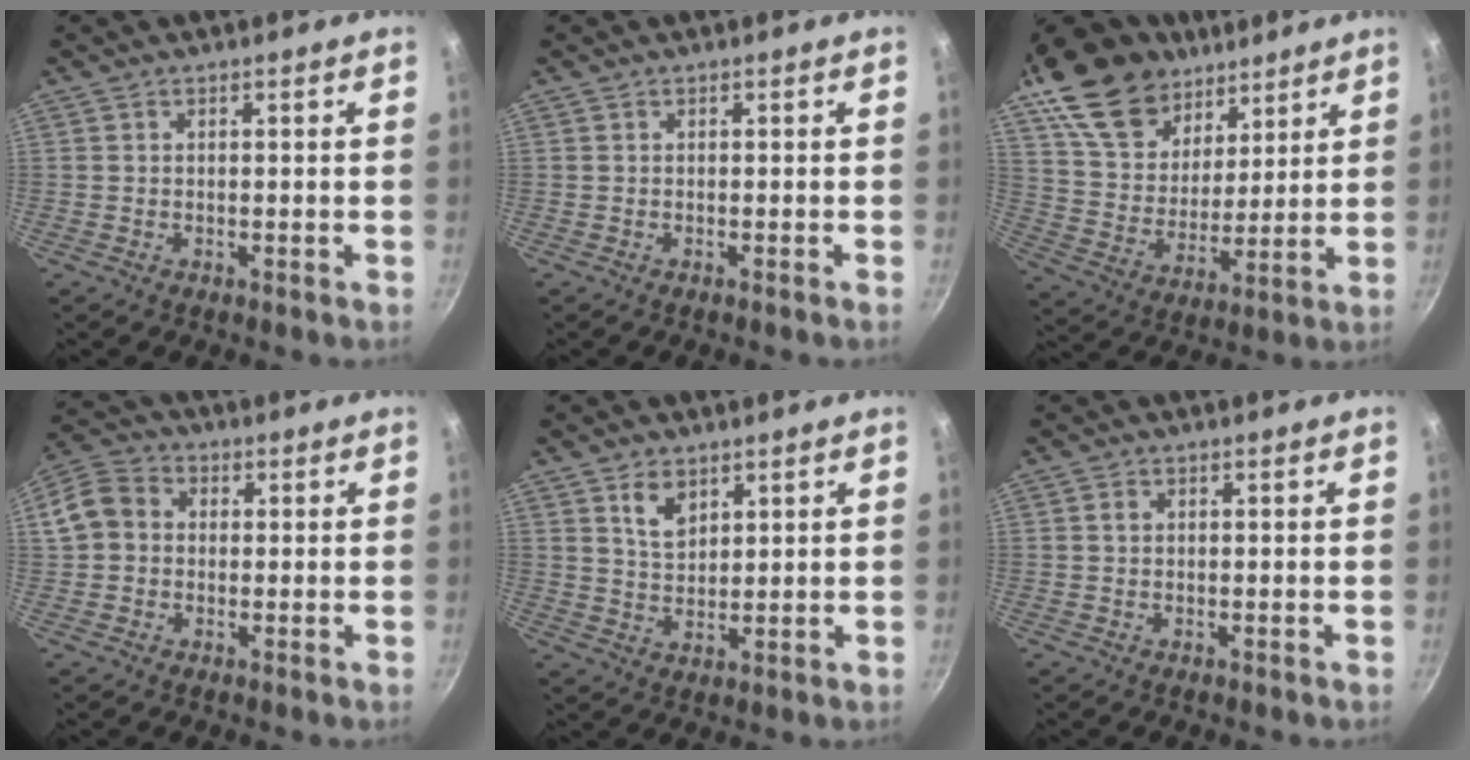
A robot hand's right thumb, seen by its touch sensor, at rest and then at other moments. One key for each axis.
{"total": 0.0}
{"total": 21.0, "fx": 13.5, "fy": 13.1, "fz": 9.2, "tx": -0.138, "ty": -0.048, "tz": 0.258}
{"total": 4.7, "fx": 0.6, "fy": 4.3, "fz": 1.8, "tx": -0.010, "ty": 0.008, "tz": -0.001}
{"total": 5.4, "fx": 2.9, "fy": 3.3, "fz": 3.1, "tx": -0.044, "ty": -0.020, "tz": 0.059}
{"total": 1.1, "fx": 0.2, "fy": 0.9, "fz": 0.6, "tx": -0.009, "ty": 0.006, "tz": 0.004}